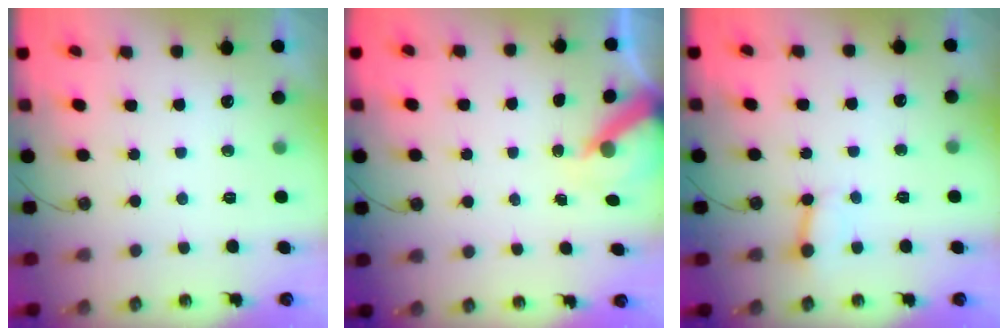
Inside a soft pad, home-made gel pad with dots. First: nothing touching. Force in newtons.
{"total": 6.2, "press": 6.1, "slide": 0.5}
{"total": 2.9, "press": 2.9, "slide": 0.2}